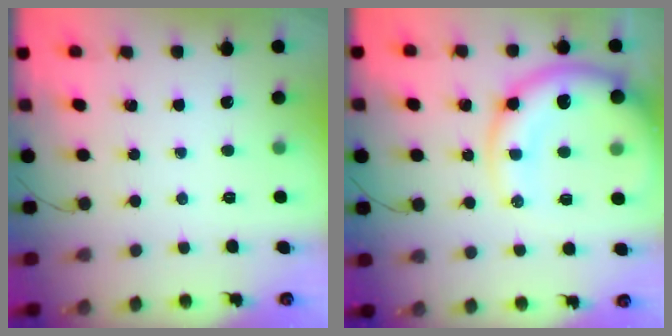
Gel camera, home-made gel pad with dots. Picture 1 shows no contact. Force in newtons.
{"total": 15.9, "press": 15.6, "slide": 3.3}